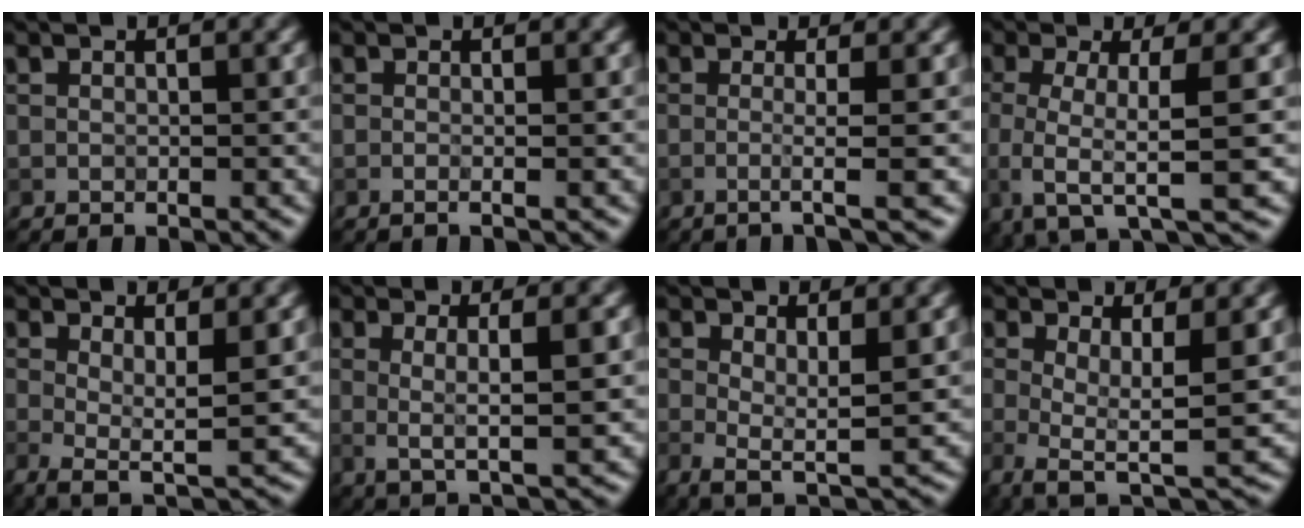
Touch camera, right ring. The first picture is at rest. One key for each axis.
{"total": 1.4, "fx": -0.1, "fy": 0.6, "fz": 1.2, "tx": -0.009, "ty": -0.009, "tz": -0.017}
{"total": 2.8, "fx": -0.3, "fy": 0.6, "fz": 2.7, "tx": -0.039, "ty": -0.007, "tz": -0.018}
{"total": 6.0, "fx": -1.1, "fy": 1.7, "fz": 5.6, "tx": -0.090, "ty": -0.015, "tz": -0.030}
{"total": 3.6, "fx": 0.7, "fy": 1.0, "fz": 3.4, "tx": -0.056, "ty": -0.012, "tz": 0.010}
{"total": 4.2, "fx": 0.4, "fy": 0.9, "fz": 4.1, "tx": -0.069, "ty": -0.006, "tz": 0.008}
{"total": 3.1, "fx": 0.7, "fy": 1.0, "fz": 2.9, "tx": -0.049, "ty": -0.011, "tz": 0.012}
{"total": 4.8, "fx": -0.1, "fy": 1.3, "fz": 4.6, "tx": -0.074, "ty": -0.009, "tz": -0.005}